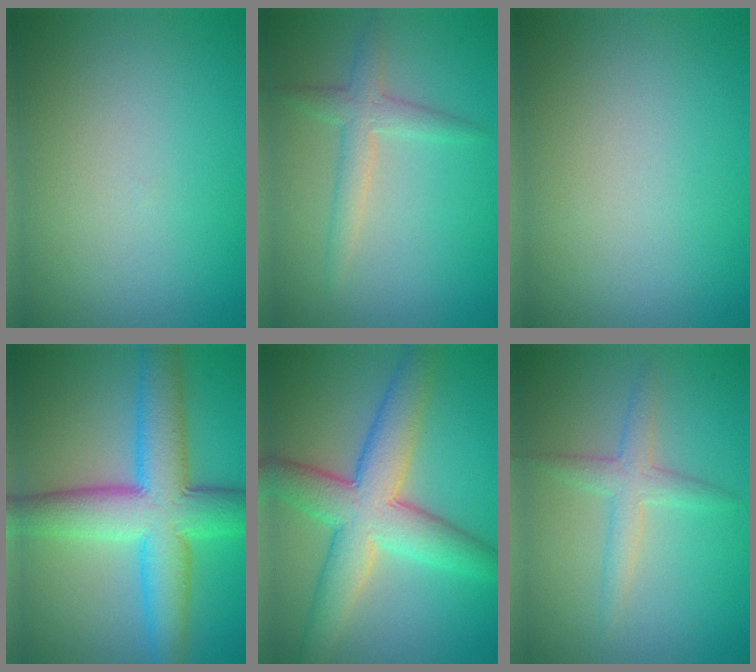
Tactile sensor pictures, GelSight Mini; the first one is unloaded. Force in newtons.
{"total": 2.5, "press": 2.5, "slide": 0.1}
{"total": 0.0}
{"total": 9.2, "press": 9.2, "slide": 0.2}
{"total": 8.0, "press": 8.0, "slide": 0.3}
{"total": 2.5, "press": 2.5, "slide": 0.1}